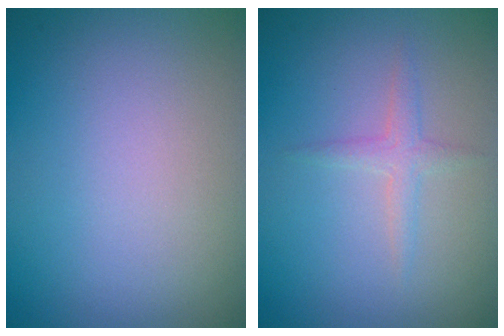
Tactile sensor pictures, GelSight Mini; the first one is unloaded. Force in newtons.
{"total": 1.9, "press": 1.9, "slide": 0.1}